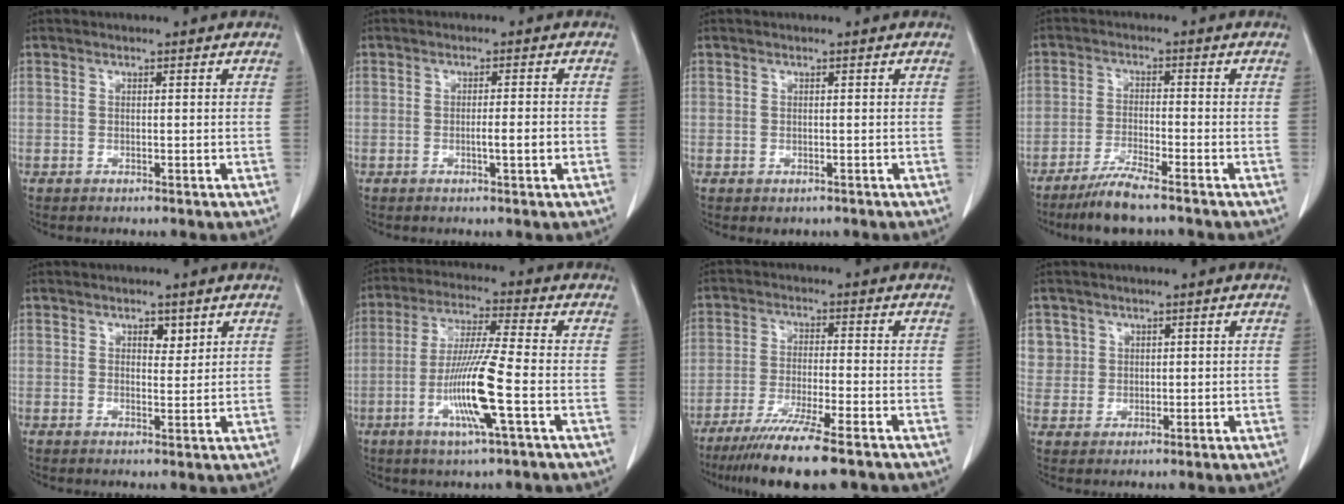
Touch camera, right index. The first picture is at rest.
{"total": 3.0, "force": [-0.8, 0.0, 2.9], "torque": [-0.048, -0.003, -0.012]}
{"total": 1.0, "force": [-0.5, 0.9, 0.2], "torque": [-0.005, 0.004, -0.002]}
{"total": 6.0, "force": [-4.7, 0.1, 3.7], "torque": [-0.075, -0.017, -0.092]}
{"total": 2.2, "force": [1.3, 1.2, 1.4], "torque": [-0.016, -0.003, 0.022]}
{"total": 11.8, "force": [-3.4, -0.4, 11.2], "torque": [-0.224, -0.015, -0.070]}
{"total": 11.6, "force": [-8.5, 0.2, 7.8], "torque": [-0.126, -0.030, -0.136]}
{"total": 4.3, "force": [1.9, 3.9, -0.1], "torque": [0.019, 0.003, 0.037]}